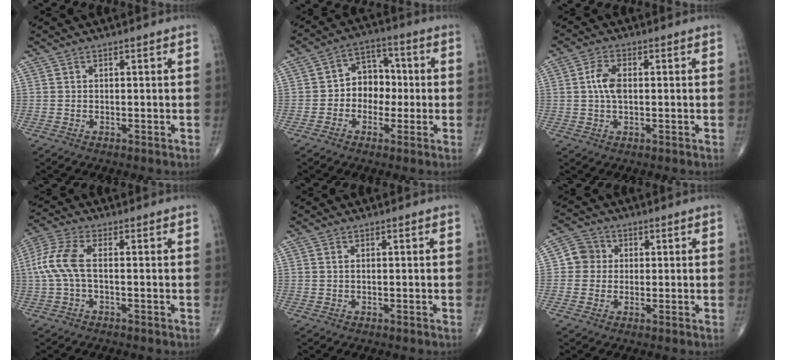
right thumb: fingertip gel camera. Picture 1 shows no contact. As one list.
[{"total": 8.1, "force": [-0.8, 6.4, 4.9], "torque": [-0.033, 0.031, -0.026]}, {"total": 4.8, "force": [0.4, 2.6, 4.0], "torque": [-0.087, 0.005, 0.004]}, {"total": 7.2, "force": [-0.2, 2.9, 6.6], "torque": [-0.176, 0.019, -0.008]}, {"total": 0.6, "force": [0.2, 0.3, 0.5], "torque": [-0.011, 0.004, 0.003]}, {"total": 4.8, "force": [0.5, 4.6, 1.2], "torque": [0.005, 0.007, -0.001]}]